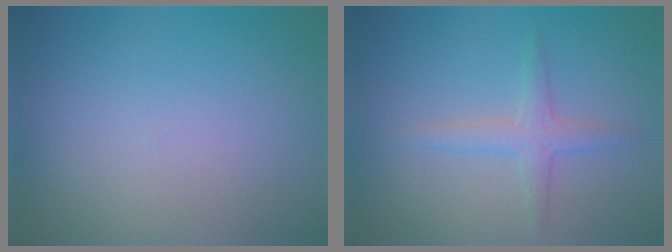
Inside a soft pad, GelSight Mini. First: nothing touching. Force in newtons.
{"total": 2.2, "press": 2.2, "slide": 0.1}